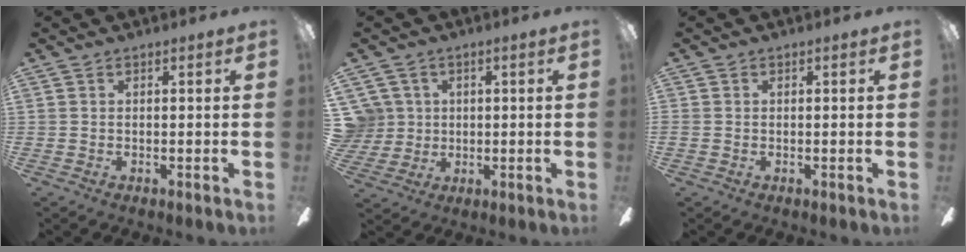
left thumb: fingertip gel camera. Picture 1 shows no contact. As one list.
[{"total": 6.7, "force": [1.7, 6.5, 0.8], "torque": [-0.040, 0.003, 0.034]}, {"total": 0.5, "force": [-0.2, 0.5, 0.2], "torque": [-0.001, 0.004, -0.005]}]